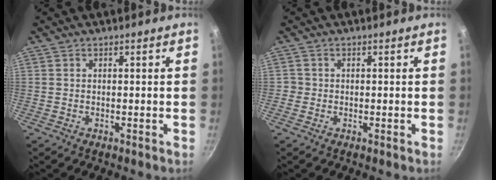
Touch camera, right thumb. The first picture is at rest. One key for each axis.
{"total": 1.0, "fx": -0.3, "fy": 1.0, "fz": 0.1, "tx": 0.000, "ty": 0.003, "tz": -0.008}